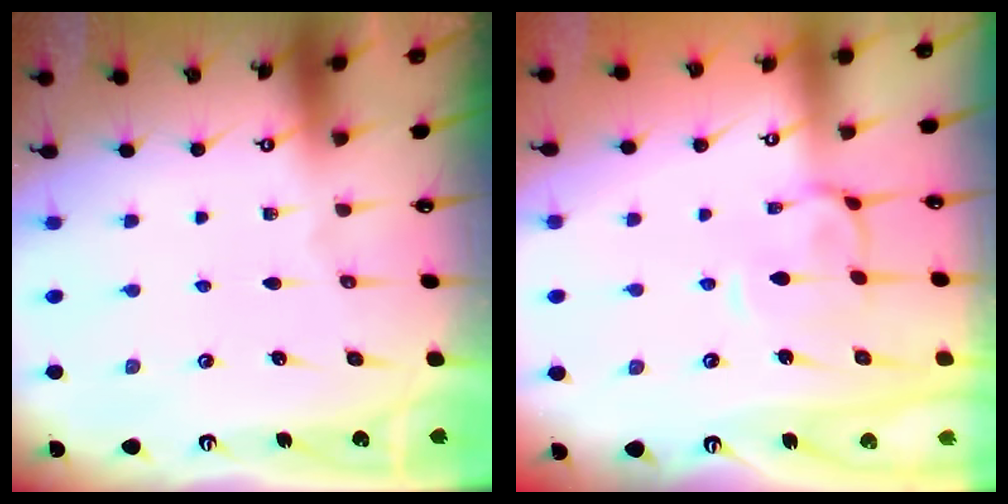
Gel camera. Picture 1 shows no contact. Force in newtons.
{"total": 0.8, "press": 0.4, "slide": 0.7}